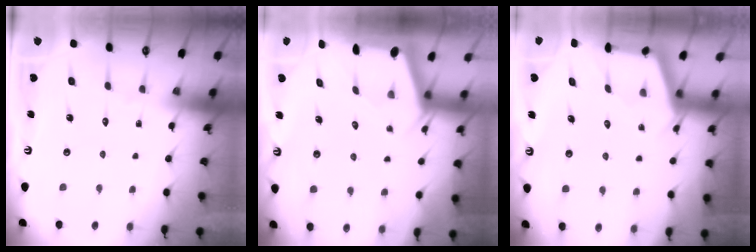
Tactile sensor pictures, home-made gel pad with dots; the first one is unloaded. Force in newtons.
{"total": 1.9, "press": 1.9, "slide": 0.3}
{"total": 2.6, "press": 2.6, "slide": 0.3}